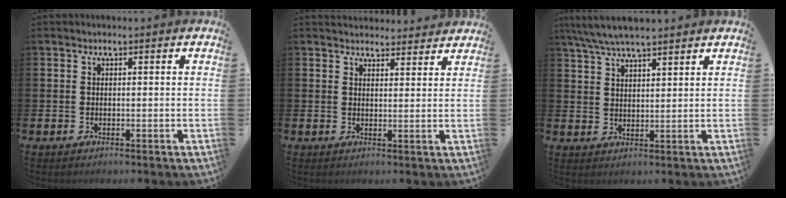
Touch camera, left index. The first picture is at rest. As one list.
[{"total": 3.2, "force": [3.1, 0.9, -0.1], "torque": [0.006, -0.016, 0.055]}, {"total": 5.7, "force": [5.3, 0.7, 2.1], "torque": [-0.052, -0.016, 0.096]}]